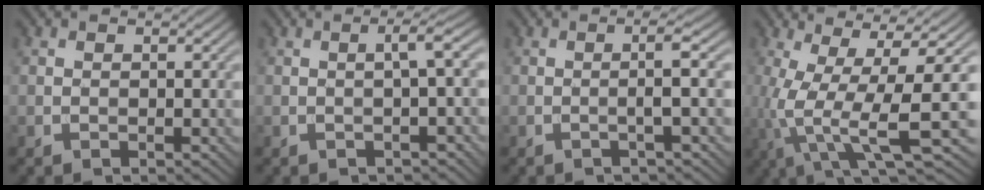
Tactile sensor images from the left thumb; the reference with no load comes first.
{"total": 2.7, "force": [0.0, 0.3, 2.6], "torque": [-0.037, 0.013, -0.005]}
{"total": 2.8, "force": [-0.3, -0.1, 2.8], "torque": [-0.047, 0.012, -0.018]}
{"total": 12.1, "force": [-1.1, 3.0, 11.6], "torque": [-0.227, -0.004, -0.006]}